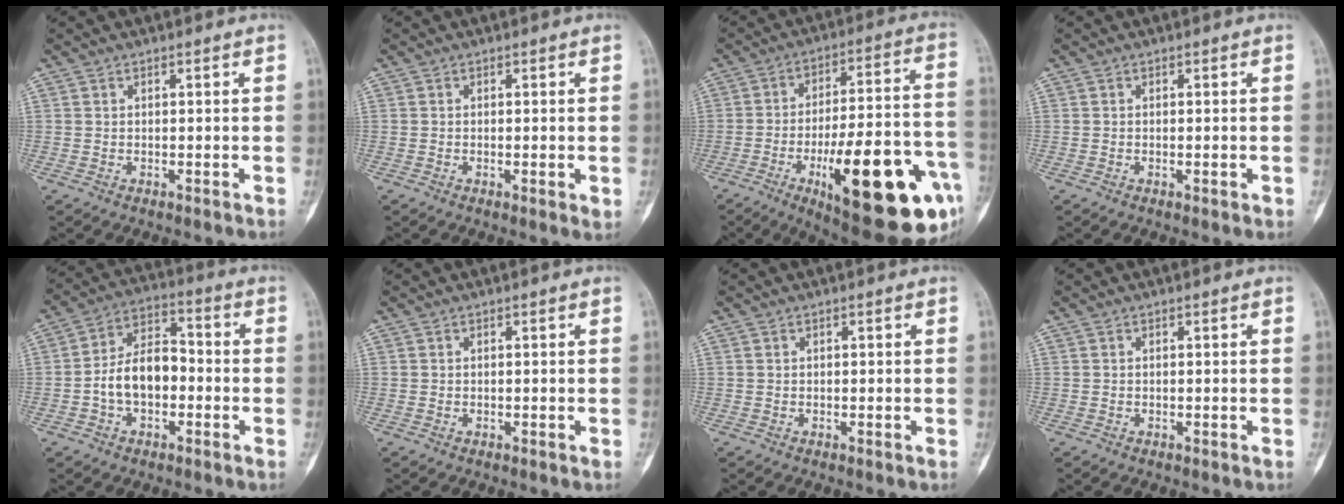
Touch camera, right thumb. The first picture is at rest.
{"total": 2.0, "force": [-0.2, 0.5, 1.9], "torque": [-0.028, -0.006, -0.003]}
{"total": 28.2, "force": [-10.5, 8.4, 24.8], "torque": [-0.312, 0.034, -0.140]}
{"total": 1.2, "force": [-0.2, 0.4, 1.1], "torque": [-0.012, -0.002, -0.002]}
{"total": 10.7, "force": [-2.1, 6.7, 8.1], "torque": [-0.127, 0.041, -0.047]}
{"total": 0.0}
{"total": 0.0}
{"total": 0.0}